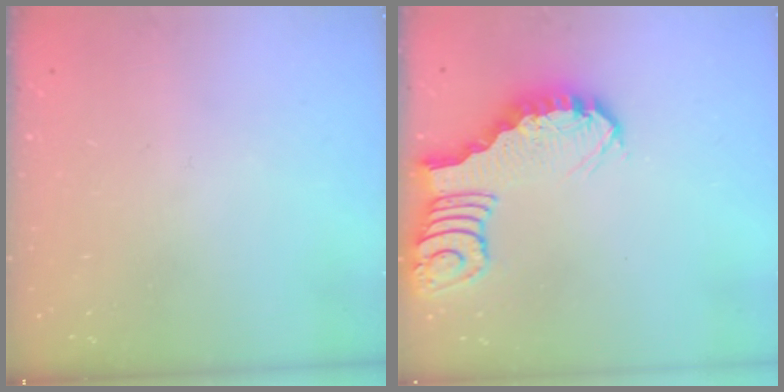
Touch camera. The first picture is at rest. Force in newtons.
{"total": 2.9, "press": 2.8, "slide": 0.4}